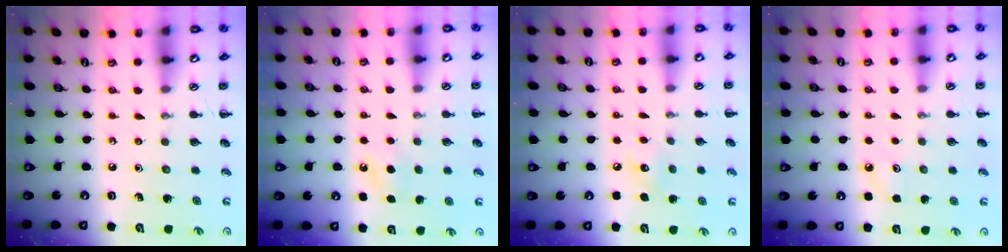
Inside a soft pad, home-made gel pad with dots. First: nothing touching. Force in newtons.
{"total": 5.6, "press": 5.4, "slide": 1.6}
{"total": 6.2, "press": 5.9, "slide": 1.6}
{"total": 5.1, "press": 4.9, "slide": 1.5}